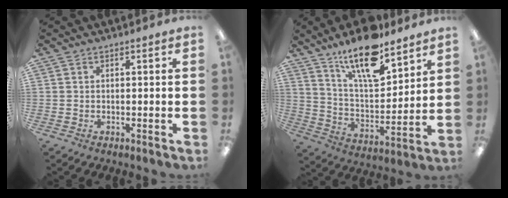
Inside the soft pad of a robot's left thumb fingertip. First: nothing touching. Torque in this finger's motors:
{"motor_torque": [0.73, 0.73, 1.48, -1.30, 0.13]}